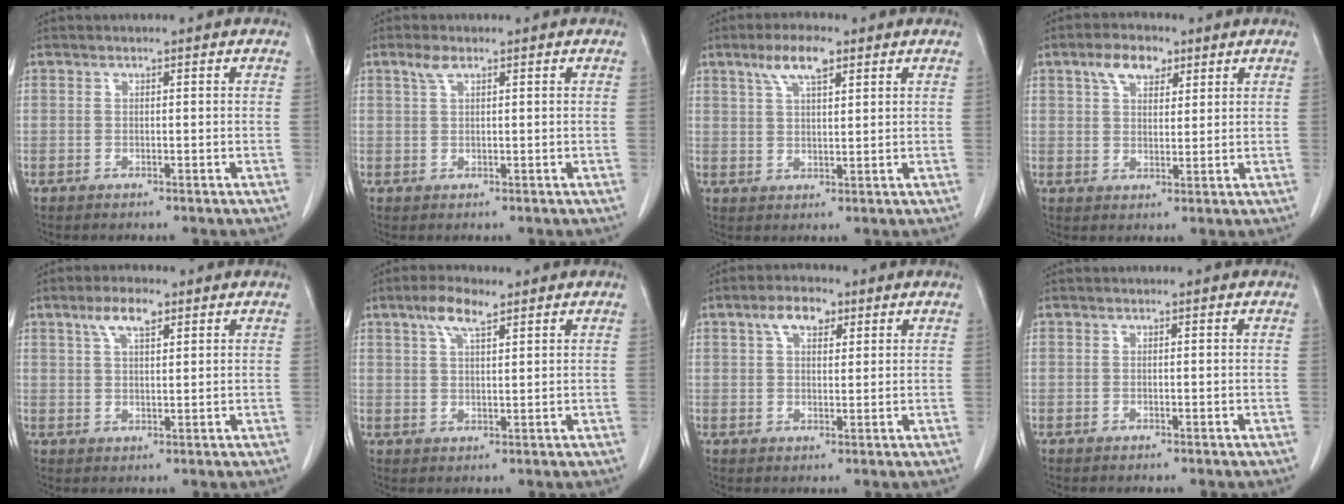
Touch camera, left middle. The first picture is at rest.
{"total": 1.9, "force": [1.2, 0.5, 1.3], "torque": [-0.032, 0.008, 0.028]}
{"total": 5.9, "force": [3.6, 1.5, 4.5], "torque": [-0.091, 0.009, 0.067]}
{"total": 5.5, "force": [3.2, 2.9, 3.4], "torque": [-0.064, 0.014, 0.060]}
{"total": 4.9, "force": [2.9, 1.5, 3.7], "torque": [-0.076, 0.008, 0.055]}
{"total": 5.0, "force": [3.2, 1.2, 3.6], "torque": [-0.075, 0.008, 0.061]}
{"total": 4.9, "force": [2.6, 2.4, 3.5], "torque": [-0.067, 0.015, 0.047]}
{"total": 0.0}